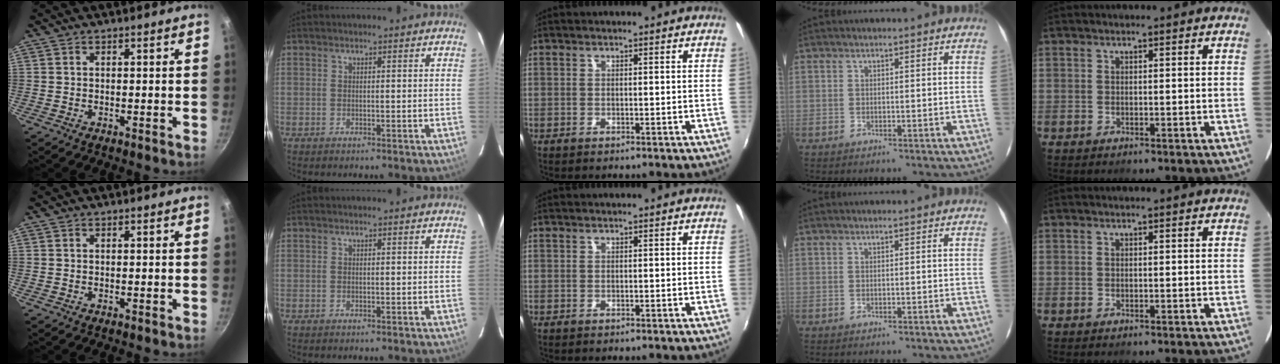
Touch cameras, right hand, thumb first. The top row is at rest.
{}